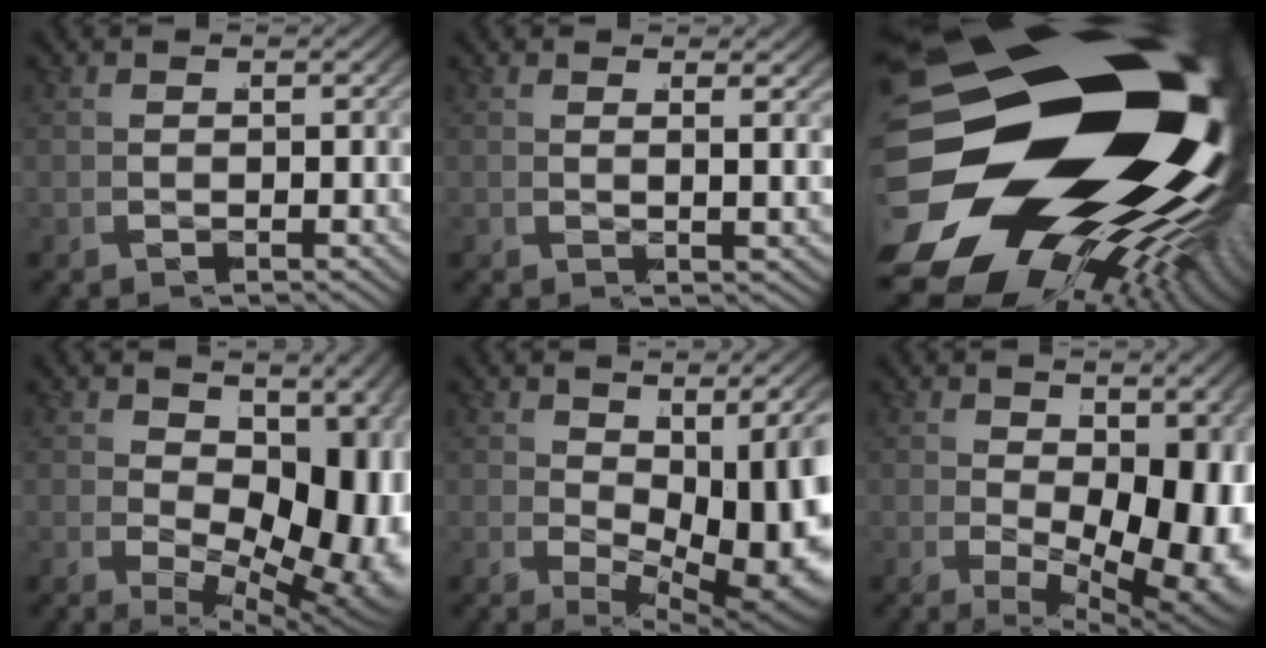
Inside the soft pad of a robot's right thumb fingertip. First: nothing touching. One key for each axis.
{"total": 1.4, "fx": 1.0, "fy": -0.7, "fz": 0.6, "tx": -0.011, "ty": 0.008, "tz": 0.017}
{"total": 44.8, "fx": -2.7, "fy": 27.9, "fz": 35.0, "tx": -0.491, "ty": -0.072, "tz": -0.023}
{"total": 10.8, "fx": -0.7, "fy": 5.9, "fz": 9.0, "tx": -0.146, "ty": -0.049, "tz": 0.023}
{"total": 9.8, "fx": -0.2, "fy": 4.7, "fz": 8.6, "tx": -0.119, "ty": -0.025, "tz": 0.027}
{"total": 10.7, "fx": -1.3, "fy": 5.6, "fz": 9.1, "tx": -0.137, "ty": -0.039, "tz": 0.011}